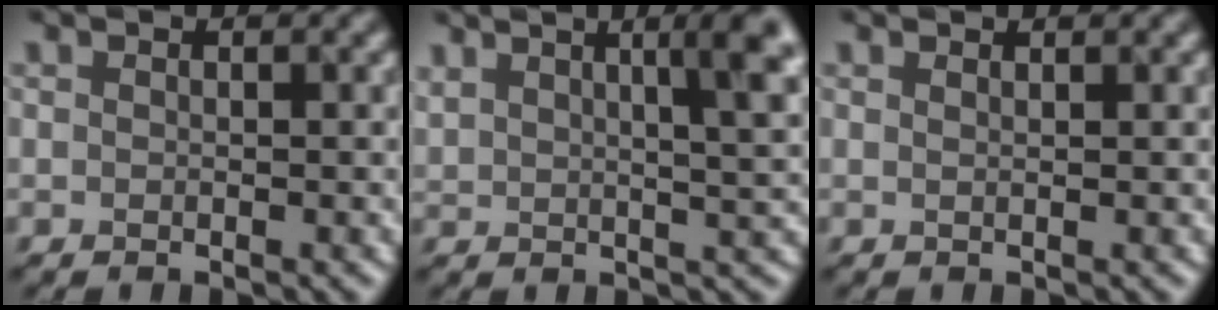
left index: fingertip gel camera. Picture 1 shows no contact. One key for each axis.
{"total": 7.1, "fx": 3.2, "fy": 2.1, "fz": 6.0, "tx": -0.079, "ty": 0.034, "tz": 0.058}
{"total": 1.0, "fx": 0.8, "fy": 0.3, "fz": 0.6, "tx": 0.002, "ty": 0.013, "tz": -0.001}